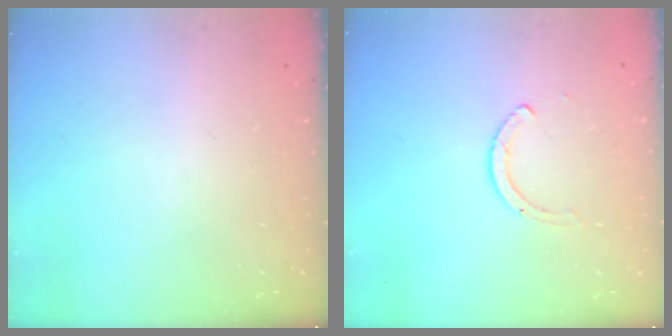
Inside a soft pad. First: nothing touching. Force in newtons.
{"total": 2.0, "press": 1.9, "slide": 0.3}